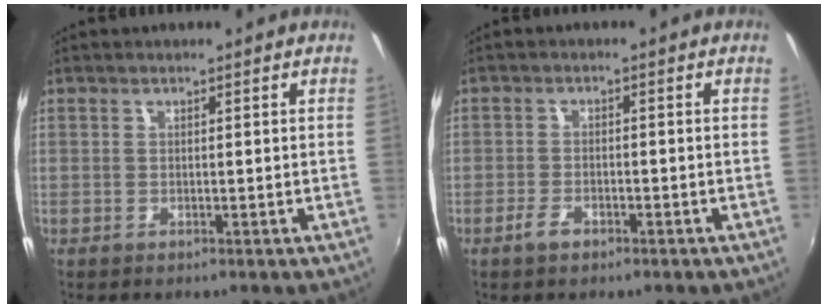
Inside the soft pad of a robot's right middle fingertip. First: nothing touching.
{"total": 2.8, "force": [-1.9, 1.2, 1.6], "torque": [-0.040, -0.002, -0.038]}